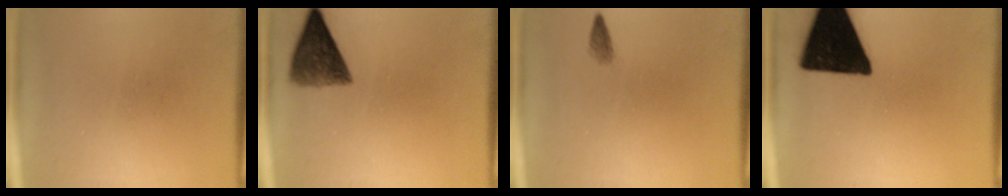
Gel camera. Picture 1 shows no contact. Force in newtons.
{"total": 7.1}
{"total": 1.0}
{"total": 19.0}